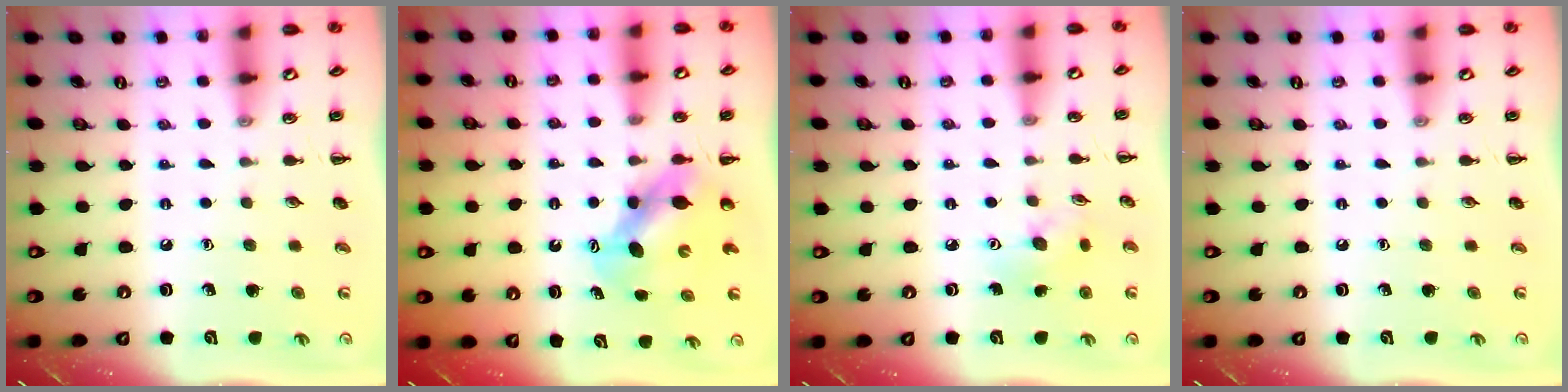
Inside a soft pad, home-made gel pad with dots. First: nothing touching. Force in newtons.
{"total": 7.1, "press": 7.0, "slide": 1.4}
{"total": 4.8, "press": 4.7, "slide": 0.4}
{"total": 0.0}